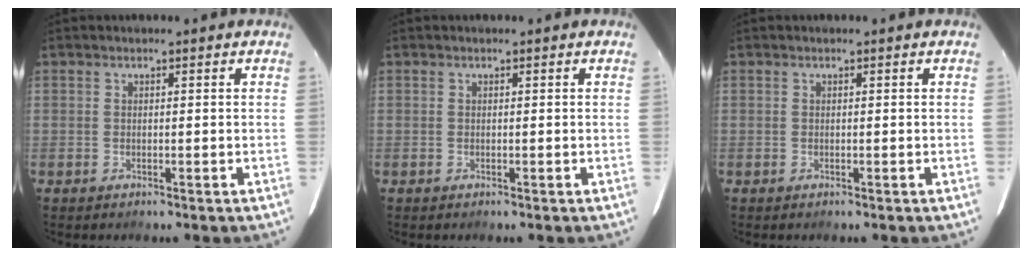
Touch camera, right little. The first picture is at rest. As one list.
[{"total": 0.0}, {"total": 0.0}]